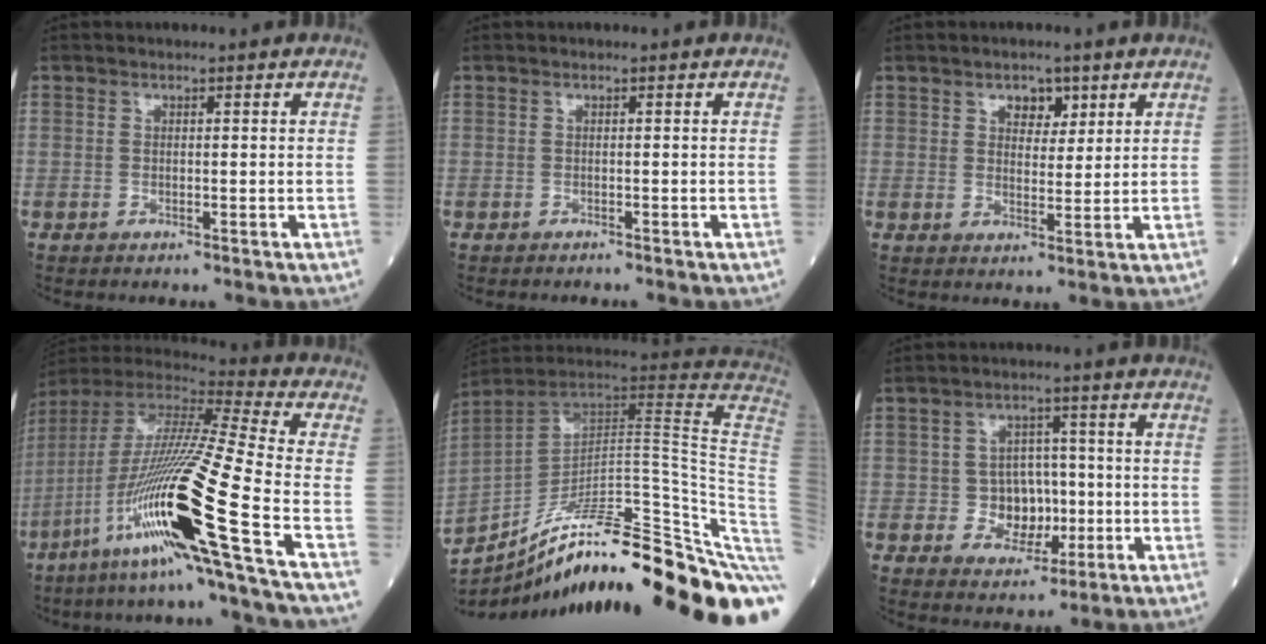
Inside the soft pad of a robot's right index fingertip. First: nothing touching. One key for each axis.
{"total": 0.9, "fx": -0.7, "fy": 0.1, "fz": 0.4, "tx": -0.008, "ty": -0.001, "tz": -0.011}
{"total": 3.8, "fx": 2.1, "fy": 2.2, "fz": 2.2, "tx": -0.028, "ty": 0.004, "tz": 0.033}
{"total": 24.2, "fx": -10.6, "fy": -1.5, "fz": 21.8, "tx": -0.430, "ty": -0.045, "tz": -0.206}
{"total": 36.5, "fx": -27.8, "fy": 0.8, "fz": 23.7, "tx": -0.229, "ty": -0.046, "tz": -0.382}
{"total": 6.4, "fx": -0.8, "fy": 5.4, "fz": 3.3, "tx": -0.039, "ty": 0.015, "tz": -0.004}